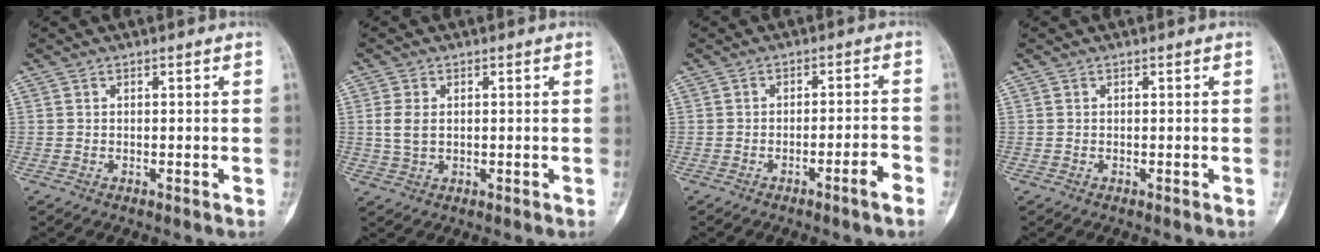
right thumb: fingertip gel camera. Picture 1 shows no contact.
{"total": 3.6, "force": [0.4, 2.3, 2.7], "torque": [-0.059, 0.000, 0.012]}
{"total": 4.5, "force": [-2.6, 0.1, 3.6], "torque": [-0.065, 0.022, -0.040]}
{"total": 0.0}